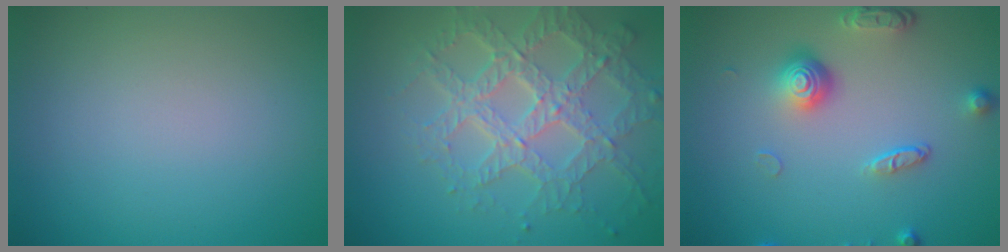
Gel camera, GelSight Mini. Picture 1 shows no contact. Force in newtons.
{"total": 6.6, "press": 4.7, "slide": 4.6}
{"total": 4.2, "press": 3.0, "slide": 2.9}